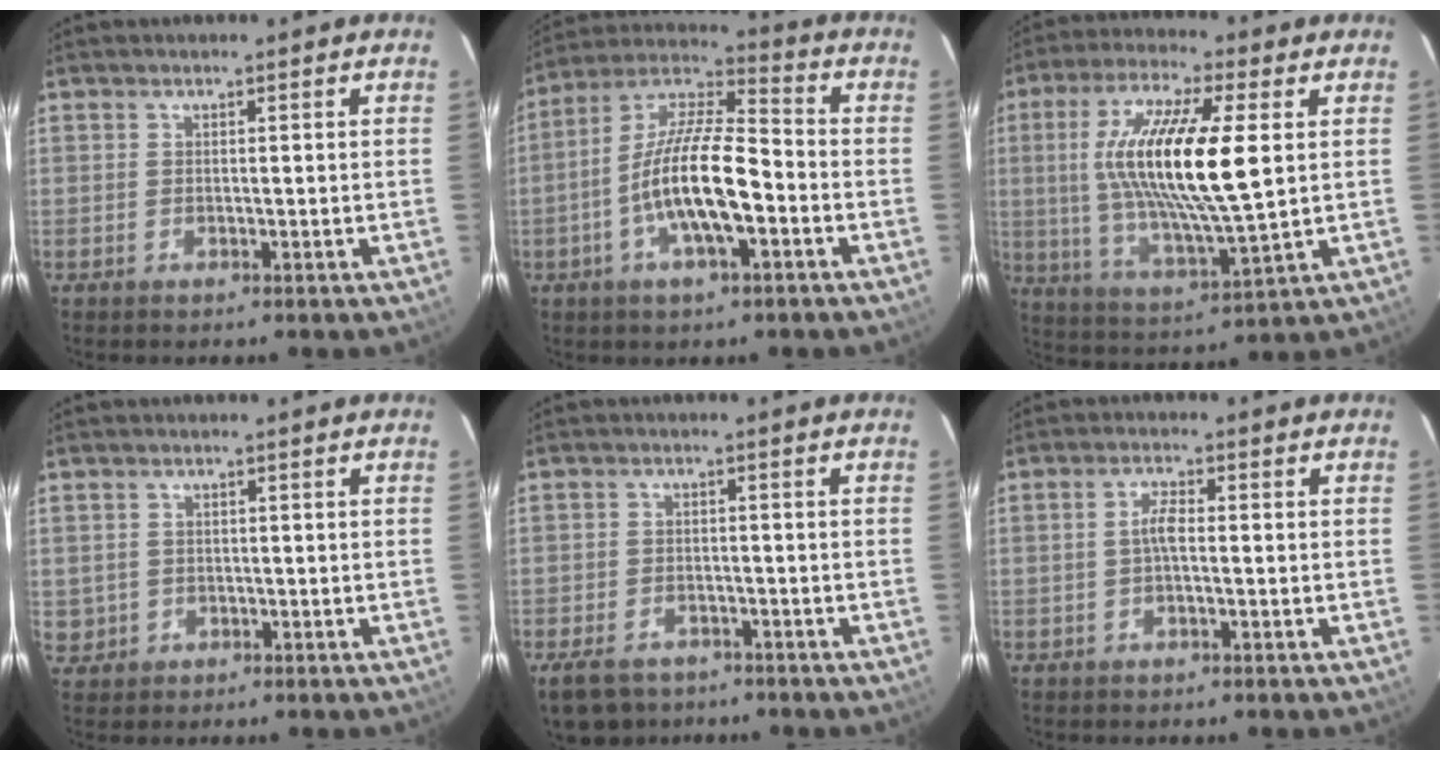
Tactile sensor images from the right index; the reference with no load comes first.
{"total": 14.6, "force": [-4.4, 4.1, 13.3], "torque": [-0.260, -0.001, -0.085]}
{"total": 18.8, "force": [2.9, 3.9, 18.2], "torque": [-0.340, -0.001, 0.053]}
{"total": 3.3, "force": [-0.2, 3.2, 0.5], "torque": [-0.007, 0.008, 0.007]}
{"total": 8.6, "force": [-6.2, 4.9, 3.4], "torque": [-0.089, -0.003, -0.100]}
{"total": 2.7, "force": [-0.3, 0.8, 2.6], "torque": [-0.052, 0.008, -0.005]}